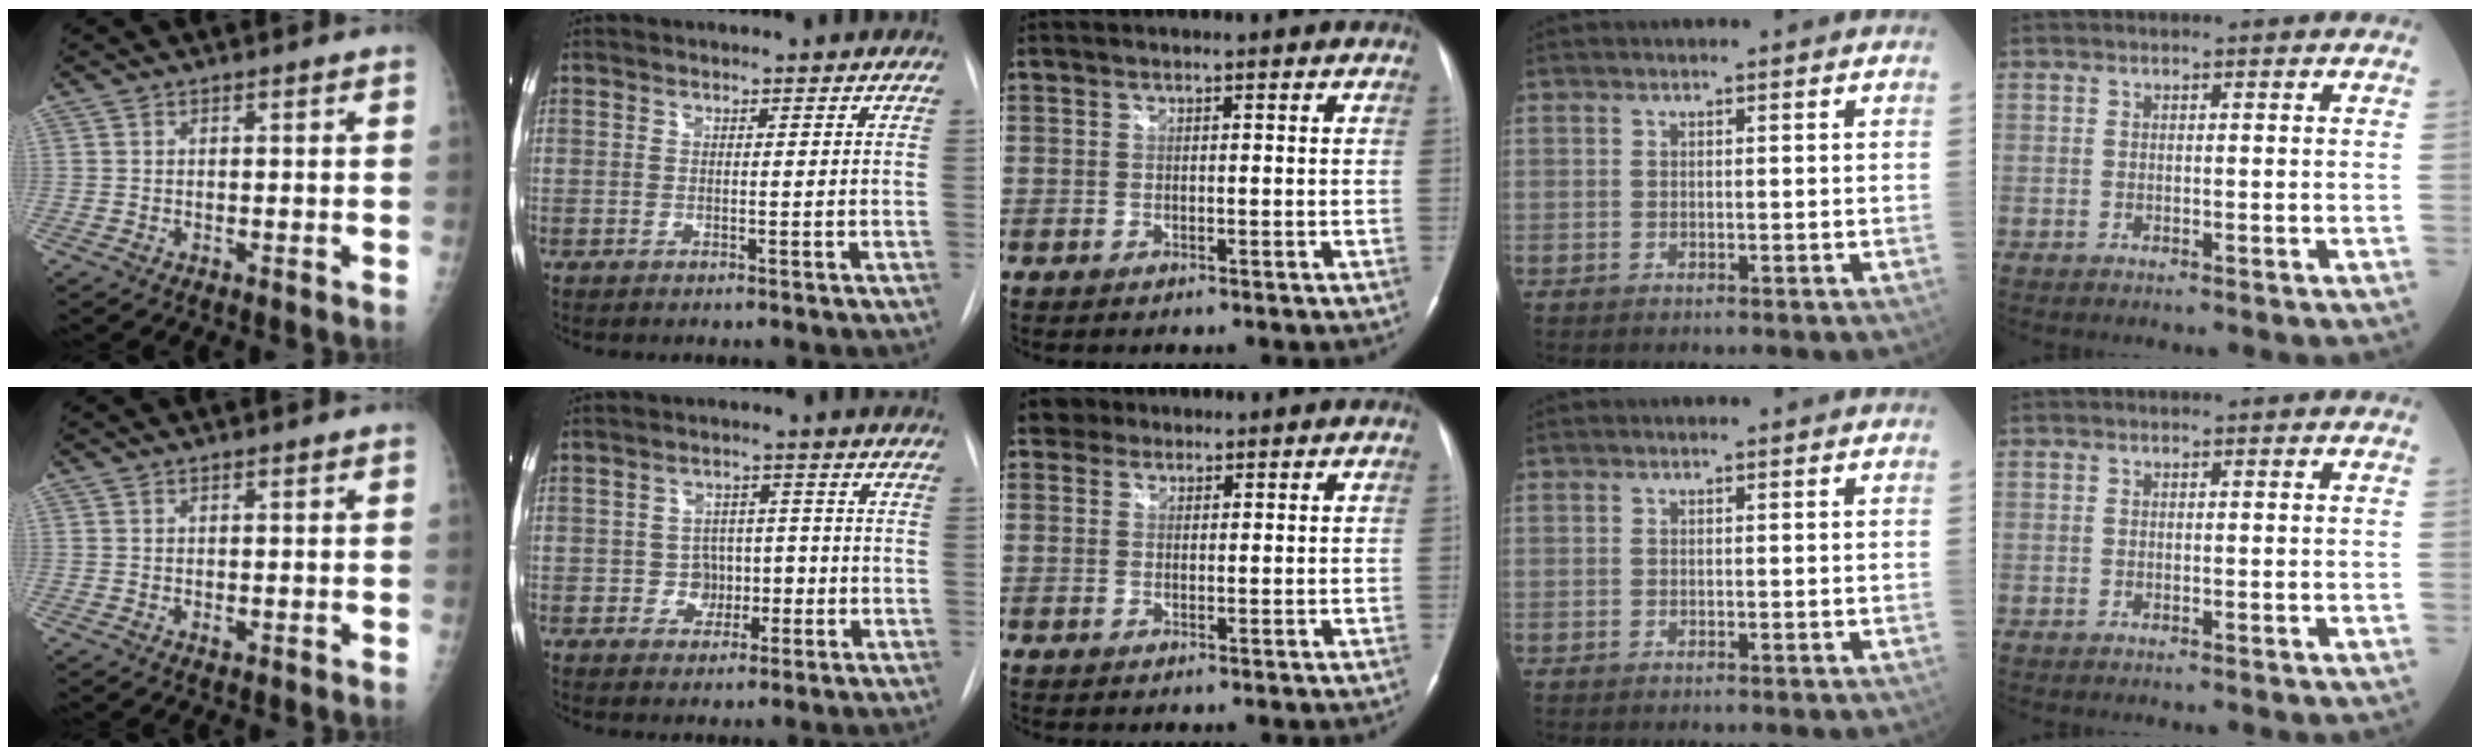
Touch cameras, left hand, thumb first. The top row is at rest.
{"thumb": {"total": 0.8, "force": [0.0, 0.5, 0.6], "torque": [-0.008, -0.002, 0.002]}, "index": {"total": 4.4, "force": [-1.8, 3.7, 1.4], "torque": [-0.011, 0.008, -0.021]}, "middle": {"total": 2.4, "force": [1.8, 1.6, -0.1], "torque": [0.003, 0.012, 0.027]}}